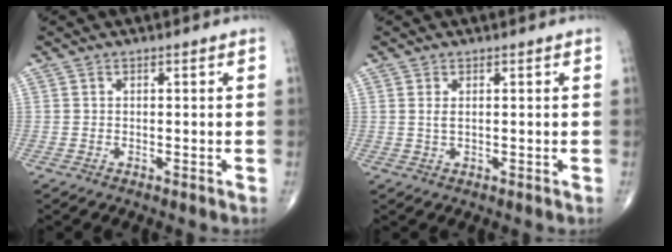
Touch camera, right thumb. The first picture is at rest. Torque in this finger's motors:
{"motor_torque": [-0.40, 0.26, -0.41, -0.26, -0.04]}